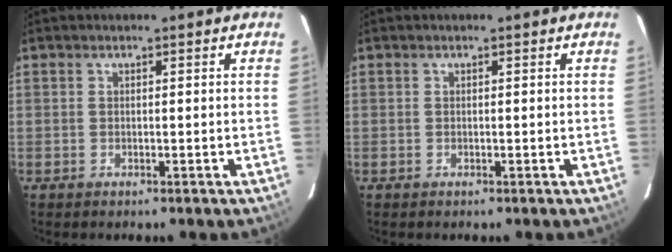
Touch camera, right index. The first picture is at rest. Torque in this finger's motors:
{"motor_torque": [0.00, 0.00, 0.00, -0.01]}